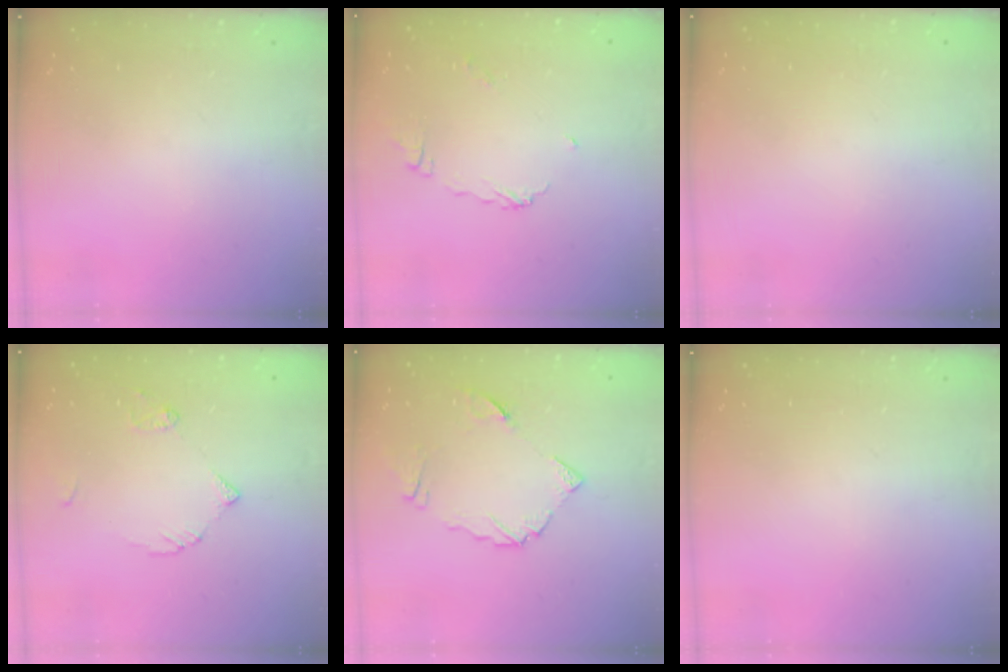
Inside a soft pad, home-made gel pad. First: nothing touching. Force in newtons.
{"total": 6.5, "press": 6.5, "slide": 0.7}
{"total": 1.9, "press": 1.9, "slide": 0.1}
{"total": 5.8, "press": 5.7, "slide": 0.7}
{"total": 9.0, "press": 9.0, "slide": 1.0}
{"total": 0.0}